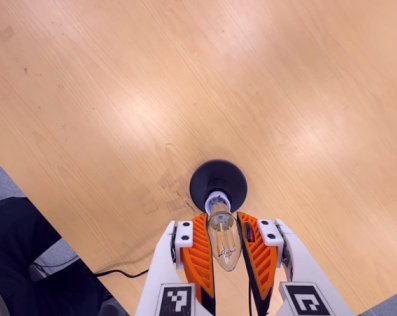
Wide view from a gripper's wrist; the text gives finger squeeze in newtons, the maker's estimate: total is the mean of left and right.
{"total": 20.0, "left": 22.0, "right": 18.1}